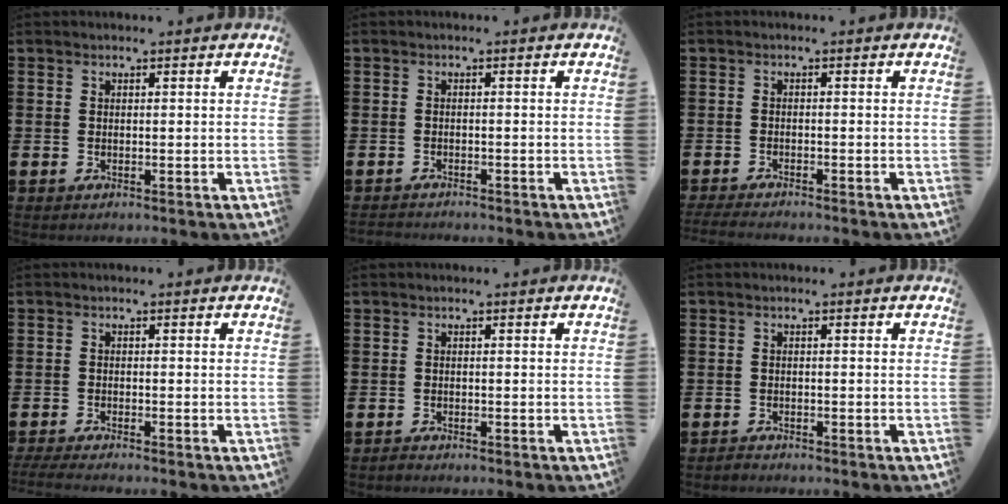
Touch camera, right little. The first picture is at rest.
{"total": 0.9, "force": [-0.9, 0.0, 0.0], "torque": [-0.002, -0.001, -0.019]}
{"total": 1.4, "force": [-1.3, 0.0, 0.4], "torque": [-0.006, 0.002, -0.026]}
{"total": 1.5, "force": [-1.2, 0.0, 0.9], "torque": [-0.013, 0.000, -0.023]}
{"total": 0.5, "force": [-0.5, 0.1, 0.0], "torque": [-0.002, -0.001, -0.011]}
{"total": 0.7, "force": [-0.6, 0.1, -0.1], "torque": [0.000, -0.001, -0.014]}